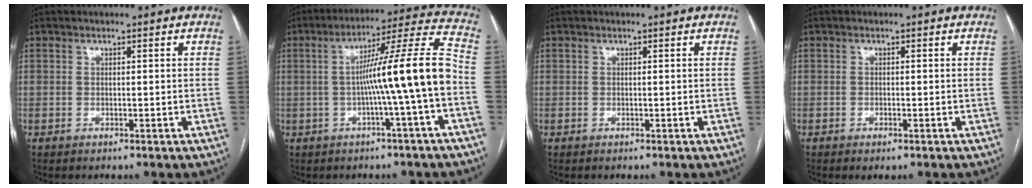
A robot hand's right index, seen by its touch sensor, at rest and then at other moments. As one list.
[{"total": 11.9, "force": [-2.3, -1.4, 11.6], "torque": [-0.179, 0.022, -0.037]}, {"total": 0.0}, {"total": 1.0, "force": [-0.6, 0.1, 0.7], "torque": [-0.013, -0.002, -0.008]}]